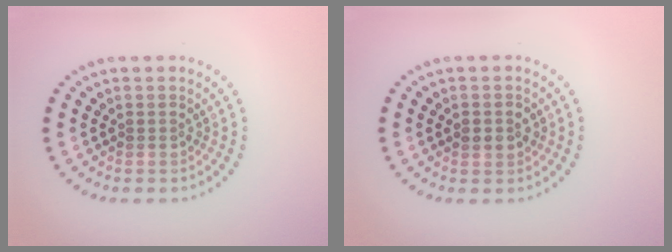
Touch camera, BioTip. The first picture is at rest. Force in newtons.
{"total": 1.3, "press": 1.3, "slide": 0.1}